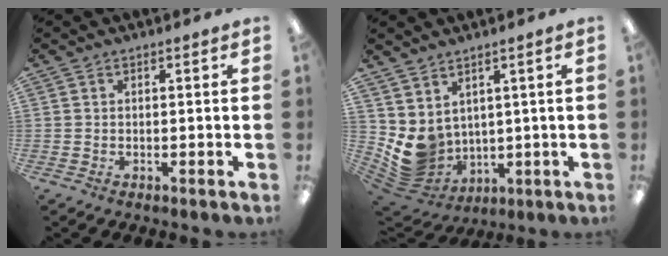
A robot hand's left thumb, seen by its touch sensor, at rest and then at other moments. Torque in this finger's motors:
{"motor_torque": [1.42, 1.51, 1.27, -0.85, 0.07]}